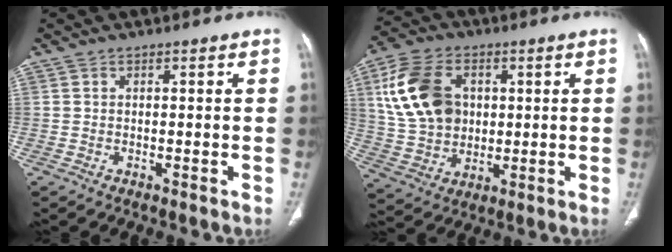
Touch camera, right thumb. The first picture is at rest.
{"total": 15.7, "force": [3.6, 11.6, 10.1], "torque": [-0.176, 0.003, 0.071]}